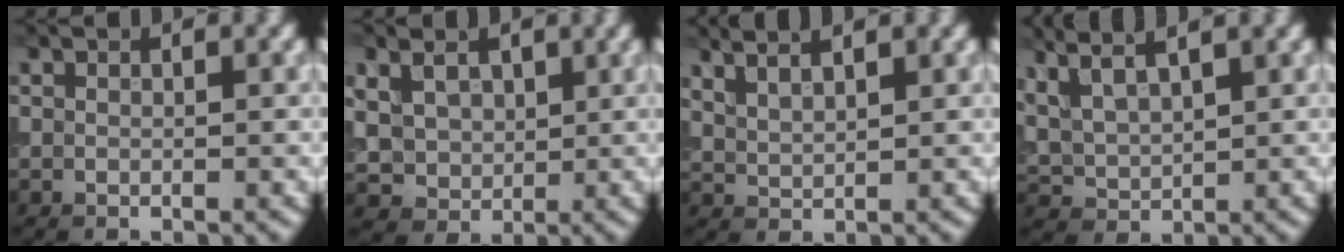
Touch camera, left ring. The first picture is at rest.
{"total": 3.4, "force": [1.3, 2.8, 1.4], "torque": [-0.045, -0.007, 0.024]}
{"total": 3.5, "force": [2.8, 1.1, 1.8], "torque": [-0.019, 0.020, 0.032]}
{"total": 5.7, "force": [4.1, 2.0, 3.4], "torque": [-0.089, 0.021, 0.070]}